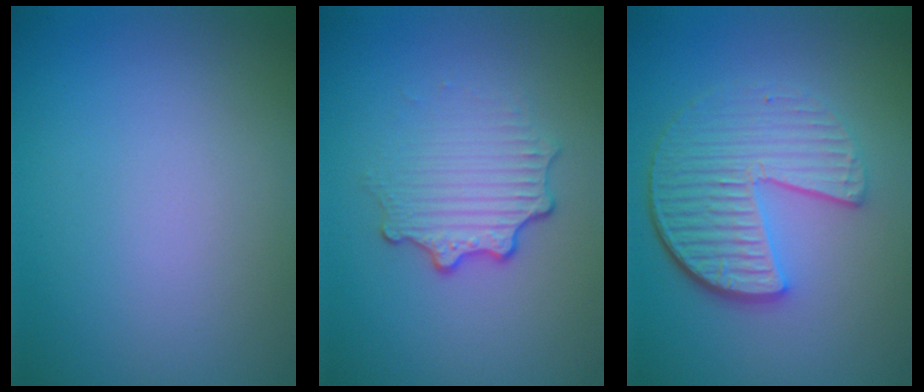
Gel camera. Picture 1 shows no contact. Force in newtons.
{"total": 3.4, "press": 2.6, "slide": 2.3}
{"total": 6.1, "press": 4.3, "slide": 4.3}